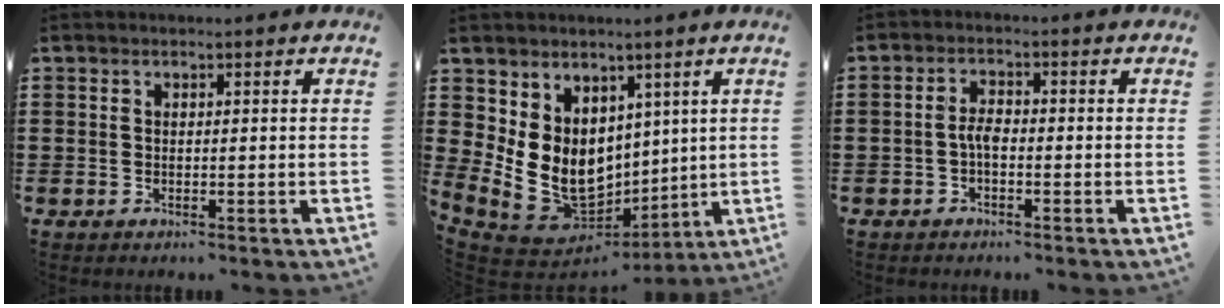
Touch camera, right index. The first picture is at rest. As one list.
[{"total": 12.7, "force": [1.2, 10.4, 7.2], "torque": [-0.181, -0.033, 0.032]}, {"total": 2.4, "force": [-0.7, 1.0, 2.0], "torque": [-0.048, 0.000, -0.017]}]